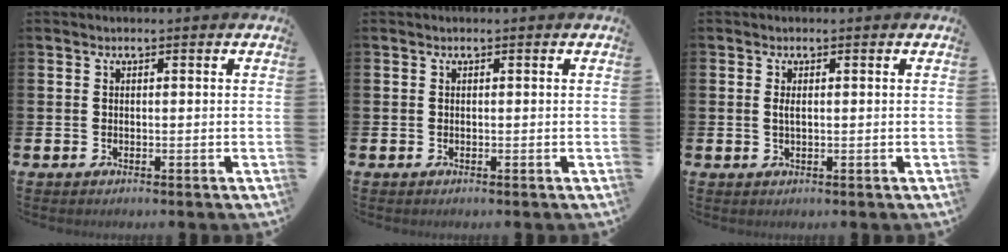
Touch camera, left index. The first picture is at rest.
{"total": 0.0}
{"total": 1.1, "force": [0.3, 0.4, 1.0], "torque": [-0.017, 0.001, 0.002]}